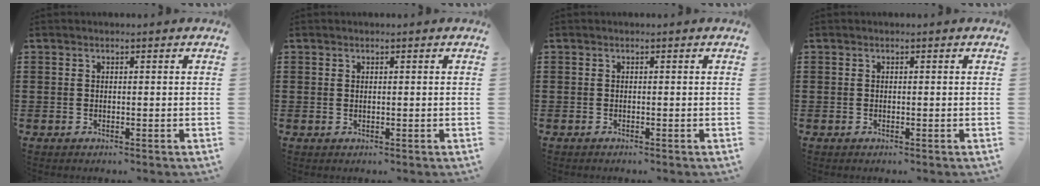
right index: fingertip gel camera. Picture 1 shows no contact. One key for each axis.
{"total": 0.0}
{"total": 0.0}
{"total": 0.0}